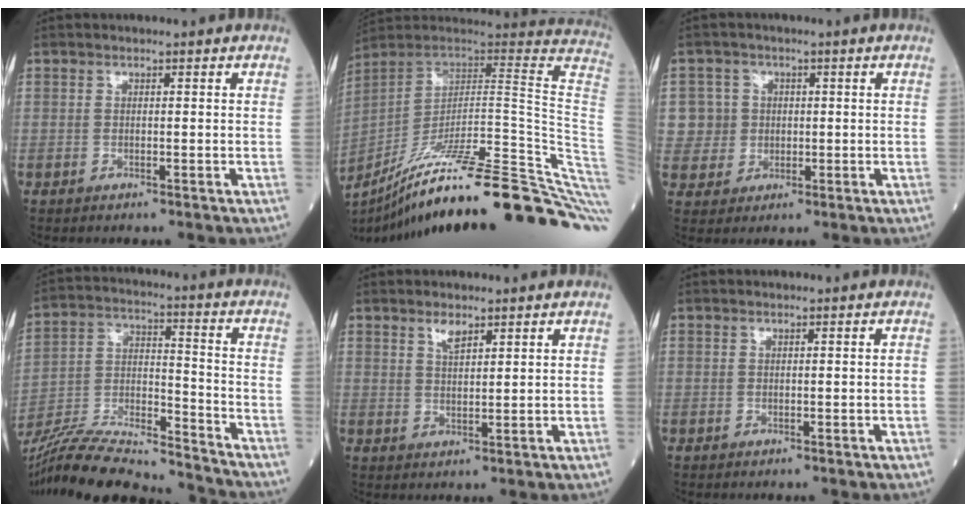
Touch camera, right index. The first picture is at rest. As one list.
[{"total": 35.9, "force": [-24.9, 0.4, 25.9], "torque": [-0.237, -0.033, -0.361]}, {"total": 5.2, "force": [0.8, 5.2, 0.0], "torque": [0.012, 0.010, 0.016]}, {"total": 20.8, "force": [-19.5, 2.1, 7.0], "torque": [-0.156, -0.004, -0.329]}, {"total": 2.4, "force": [1.7, 0.7, 1.5], "torque": [-0.031, 0.000, 0.035]}, {"total": 0.0}]